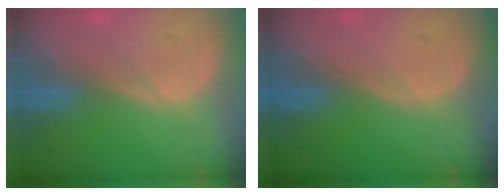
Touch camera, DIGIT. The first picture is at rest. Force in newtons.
{"total": 0.0}